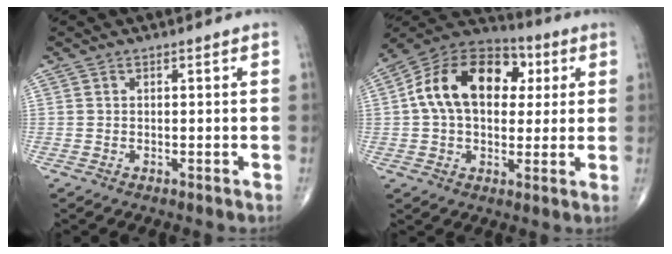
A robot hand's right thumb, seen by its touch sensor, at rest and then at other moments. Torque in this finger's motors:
{"motor_torque": [1.80, 1.84, 0.33, -0.08, 0.25]}